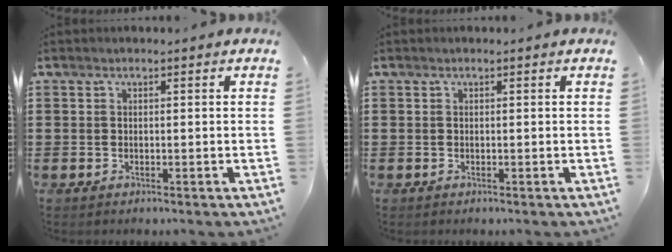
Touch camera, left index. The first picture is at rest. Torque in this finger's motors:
{"motor_torque": [-0.04, 0.04, 0.00, 0.00]}